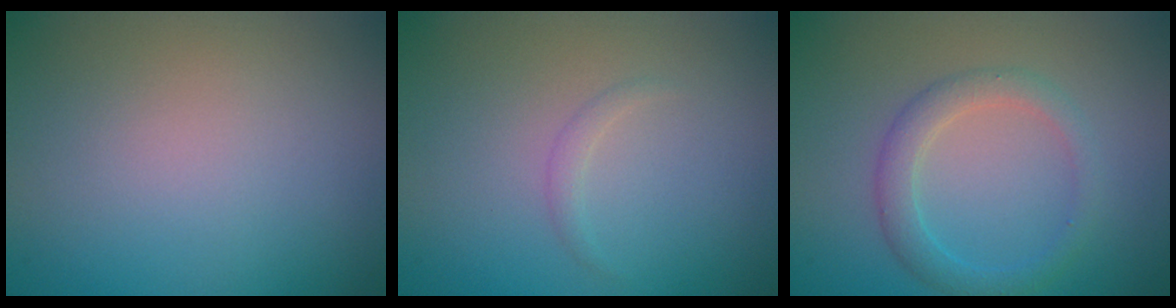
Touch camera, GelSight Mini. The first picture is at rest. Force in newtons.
{"total": 0.7, "press": 0.7, "slide": 0.0}
{"total": 2.6, "press": 2.6, "slide": 0.0}